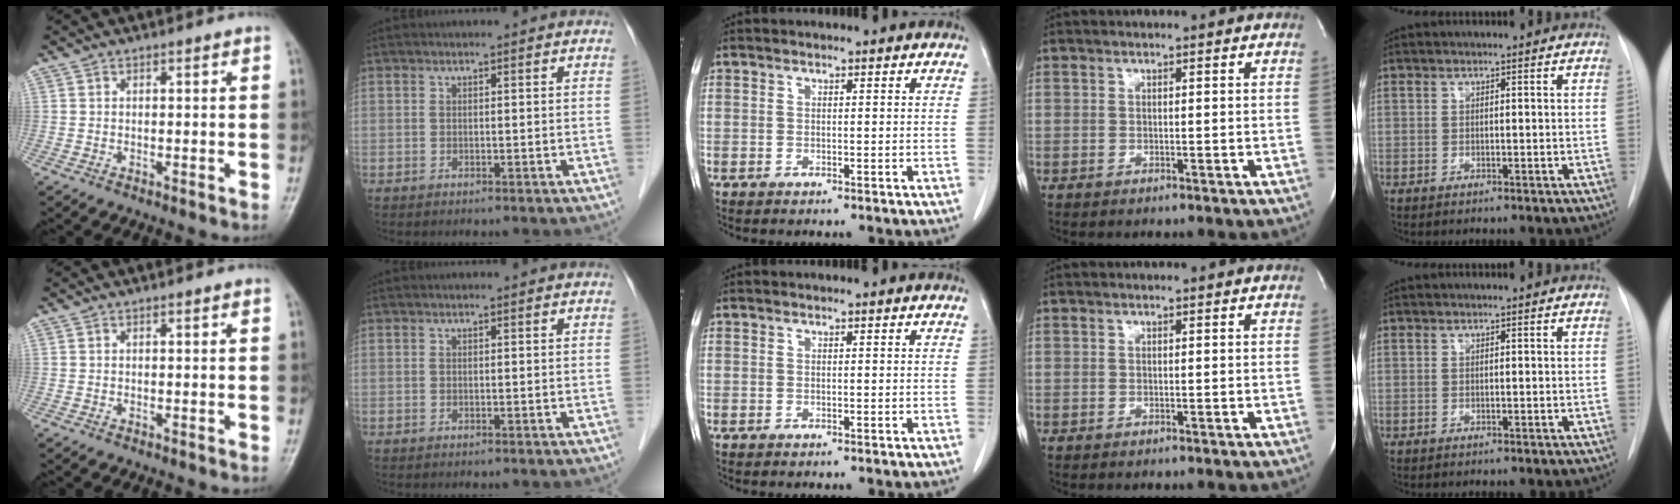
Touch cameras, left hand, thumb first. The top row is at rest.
{}